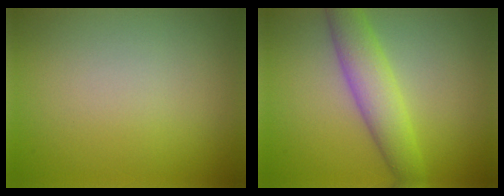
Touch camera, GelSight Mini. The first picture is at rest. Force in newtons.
{"total": 4.4, "press": 4.4, "slide": 0.2}